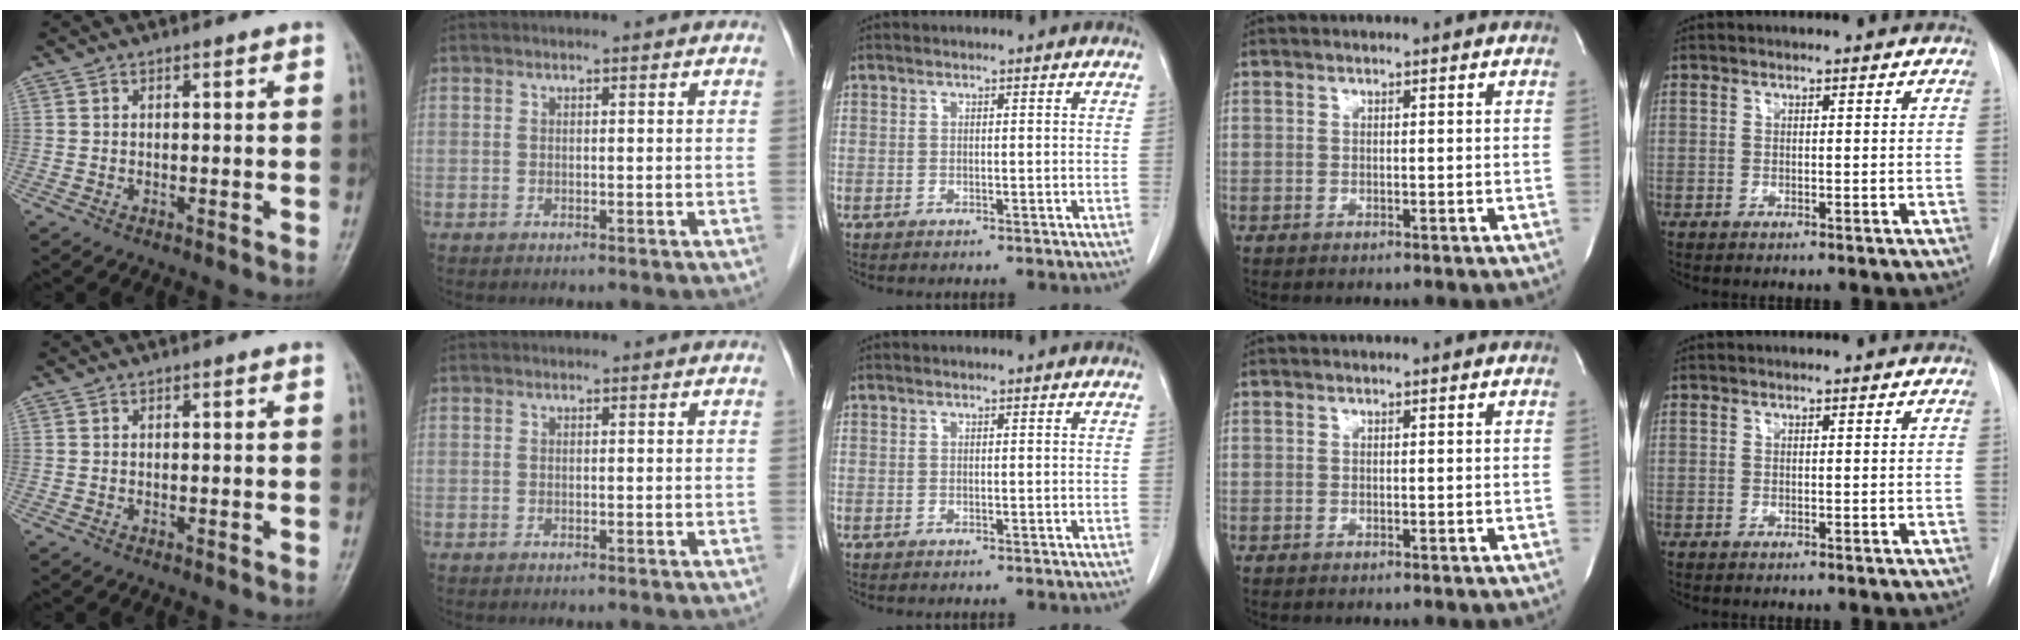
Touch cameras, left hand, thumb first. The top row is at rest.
{}